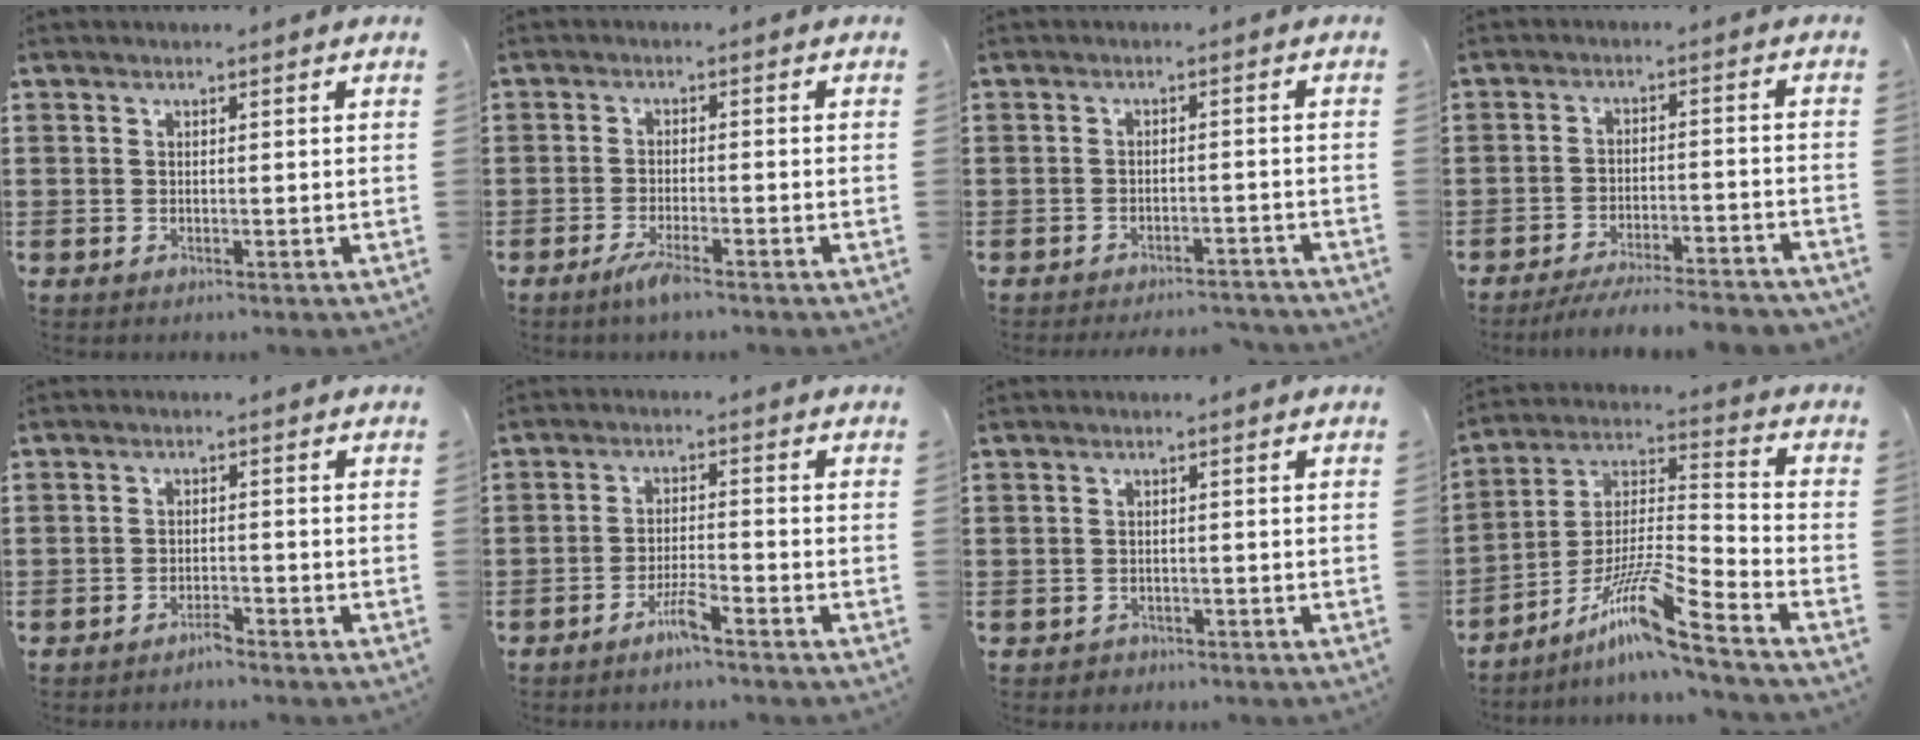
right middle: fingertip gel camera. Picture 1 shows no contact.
{"total": 3.2, "force": [-2.2, 0.2, 2.3], "torque": [-0.051, -0.004, -0.043]}
{"total": 2.7, "force": [-2.7, 0.1, 0.1], "torque": [-0.006, 0.002, -0.057]}
{"total": 5.5, "force": [-5.2, 0.4, 1.6], "torque": [-0.033, -0.002, -0.105]}
{"total": 2.0, "force": [-1.9, 0.2, 0.2], "torque": [-0.012, 0.001, -0.040]}
{"total": 3.8, "force": [-2.8, 0.2, 2.6], "torque": [-0.058, 0.000, -0.054]}
{"total": 1.1, "force": [-0.9, 0.5, 0.0], "torque": [-0.004, 0.003, -0.022]}
{"total": 12.3, "force": [-8.7, 0.8, 8.7], "torque": [-0.177, -0.005, -0.173]}